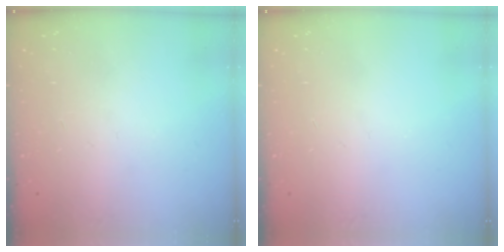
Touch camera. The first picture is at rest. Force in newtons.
{"total": 0.0}